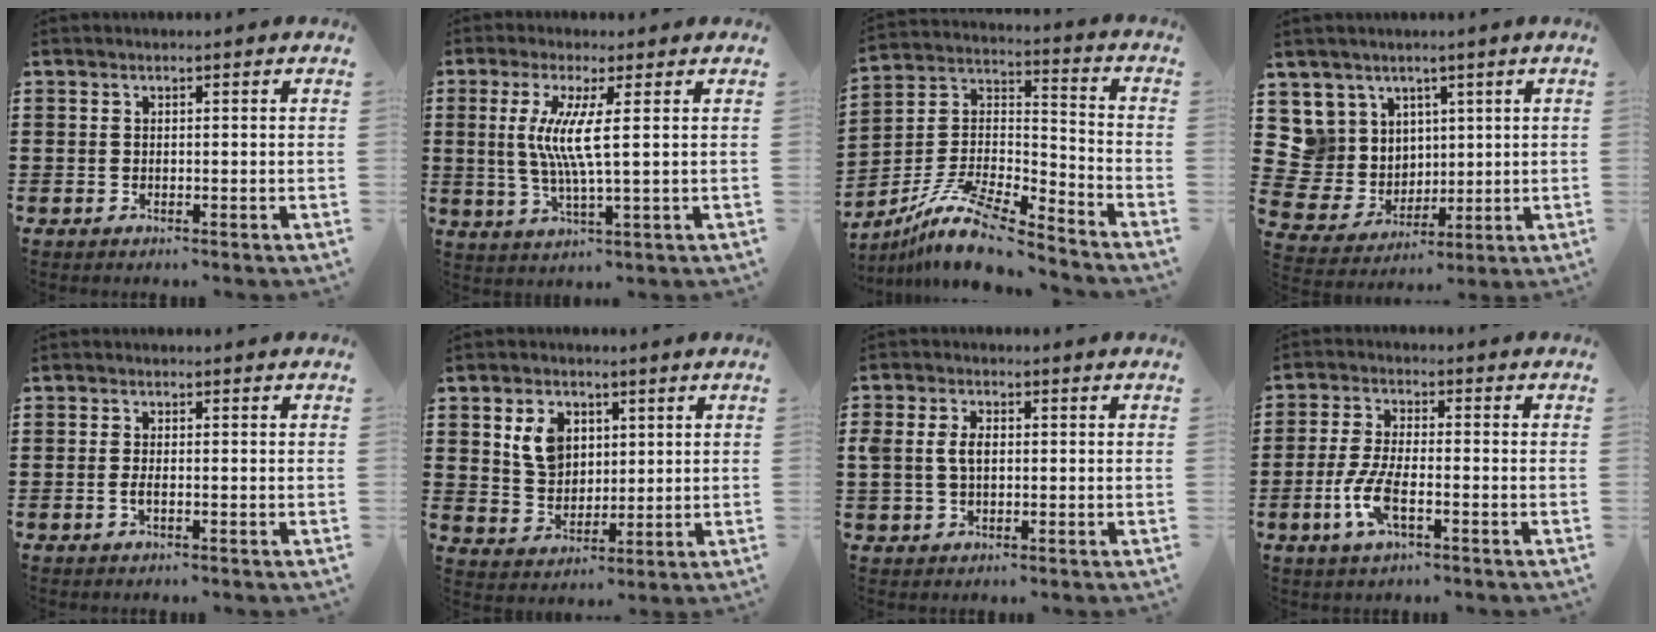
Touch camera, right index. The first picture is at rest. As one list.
[{"total": 7.2, "force": [1.2, 0.1, 7.1], "torque": [-0.152, -0.015, 0.013]}, {"total": 12.4, "force": [-10.0, 2.3, 6.9], "torque": [-0.145, 0.022, -0.197]}, {"total": 7.7, "force": [3.1, 7.1, 0.2], "torque": [-0.066, -0.022, 0.062]}, {"total": 1.3, "force": [-0.4, 0.3, 1.2], "torque": [-0.030, -0.003, -0.010]}, {"total": 6.7, "force": [2.5, 5.0, 3.6], "torque": [-0.074, 0.009, 0.043]}, {"total": 3.6, "force": [0.3, 2.3, 2.7], "torque": [-0.072, 0.006, -0.002]}, {"total": 6.5, "force": [-2.3, 2.2, 5.7], "torque": [-0.135, -0.013, -0.047]}]